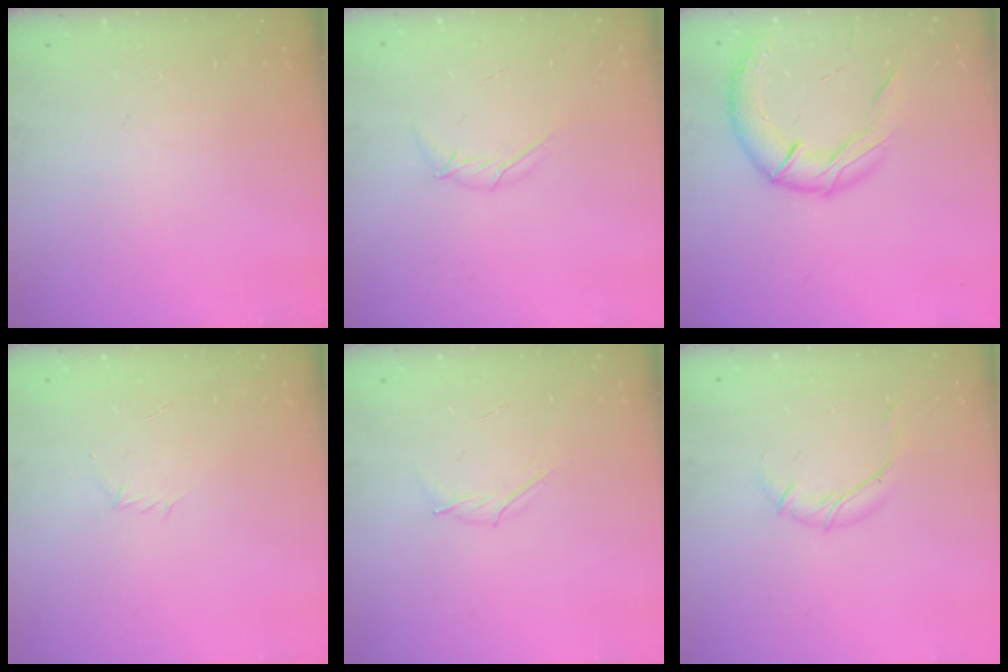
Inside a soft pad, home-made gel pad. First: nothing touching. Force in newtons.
{"total": 5.5, "press": 5.4, "slide": 0.9}
{"total": 14.6, "press": 14.5, "slide": 1.6}
{"total": 2.8, "press": 2.7, "slide": 0.8}
{"total": 2.9, "press": 2.8, "slide": 0.9}
{"total": 5.8, "press": 5.7, "slide": 1.0}